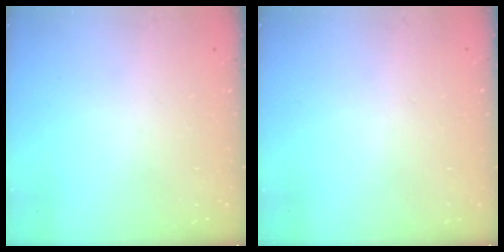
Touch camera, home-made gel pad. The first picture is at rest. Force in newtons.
{"total": 1.4, "press": 1.4, "slide": 0.1}